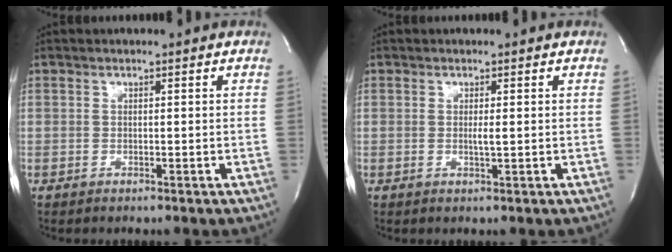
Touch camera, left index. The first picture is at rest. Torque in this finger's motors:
{"motor_torque": [0.17, 0.11, 0.00, 0.00]}